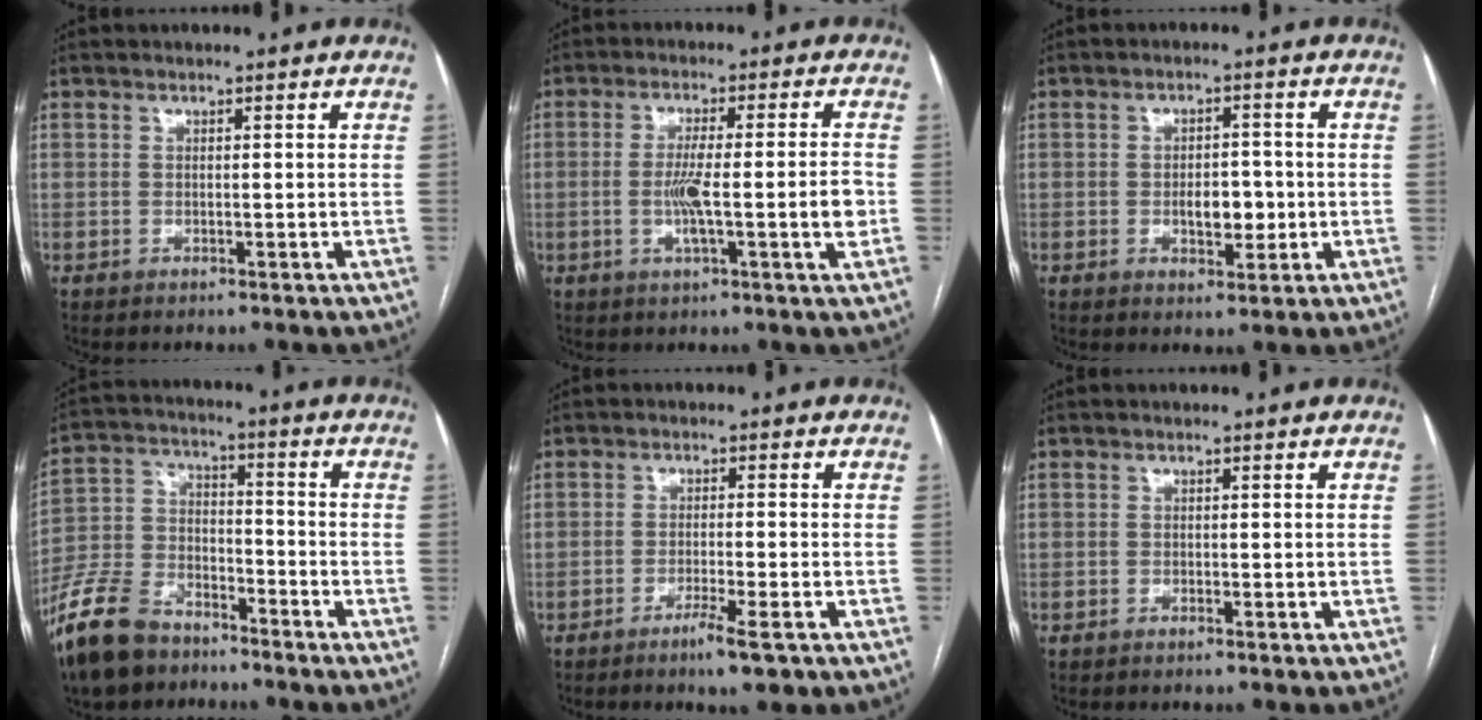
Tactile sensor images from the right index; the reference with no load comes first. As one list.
[{"total": 8.5, "force": [-1.6, 0.0, 8.4], "torque": [-0.155, 0.005, -0.026]}, {"total": 4.7, "force": [-0.8, 2.4, 3.9], "torque": [-0.057, 0.003, -0.007]}, {"total": 13.5, "force": [-10.2, 6.5, 5.9], "torque": [-0.138, -0.003, -0.194]}, {"total": 4.4, "force": [-2.7, 0.1, 3.5], "torque": [-0.059, -0.008, -0.045]}, {"total": 0.0}]